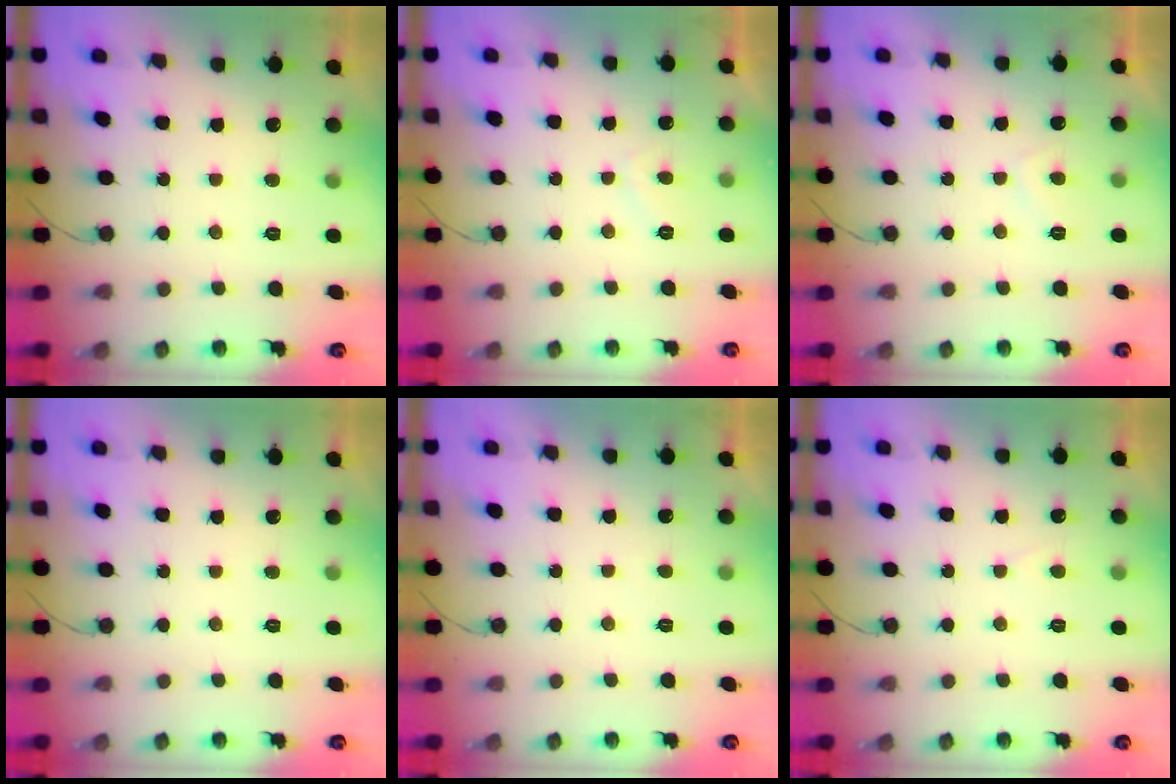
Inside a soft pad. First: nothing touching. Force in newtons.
{"total": 1.2, "press": 1.0, "slide": 0.7}
{"total": 1.8, "press": 1.6, "slide": 0.8}
{"total": 0.0}
{"total": 1.2, "press": 1.1, "slide": 0.4}
{"total": 1.9, "press": 1.9, "slide": 0.2}